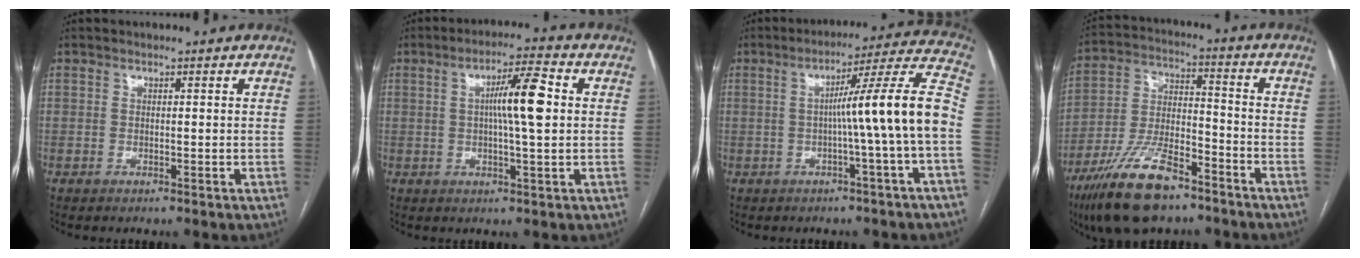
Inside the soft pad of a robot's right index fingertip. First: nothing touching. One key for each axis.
{"total": 8.3, "fx": 1.0, "fy": 0.5, "fz": 8.2, "tx": -0.139, "ty": 0.010, "tz": 0.013}
{"total": 12.6, "fx": -1.7, "fy": -2.0, "fz": 12.3, "tx": -0.166, "ty": 0.023, "tz": -0.027}
{"total": 15.6, "fx": -10.6, "fy": 5.2, "fz": 10.2, "tx": -0.209, "ty": -0.005, "tz": -0.193}